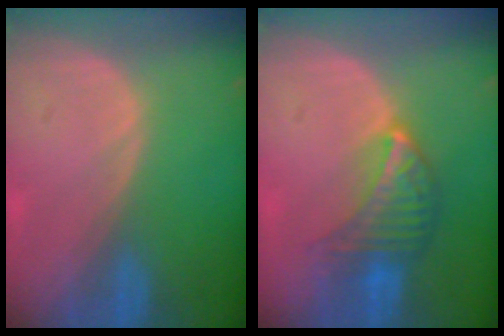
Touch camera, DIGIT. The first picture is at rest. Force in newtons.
{"total": 7.1, "press": 6.4, "slide": 3.1}